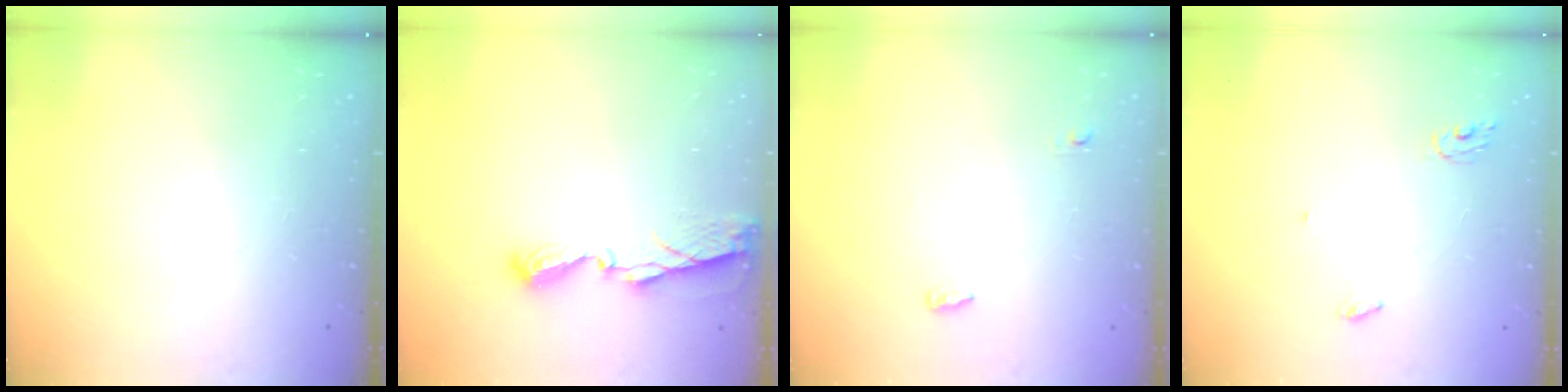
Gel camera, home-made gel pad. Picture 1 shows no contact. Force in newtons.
{"total": 7.2, "press": 7.2, "slide": 0.5}
{"total": 3.5, "press": 3.4, "slide": 1.0}
{"total": 3.7, "press": 3.7, "slide": 0.2}